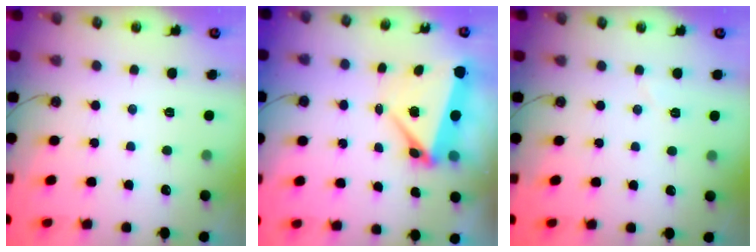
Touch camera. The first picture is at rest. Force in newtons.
{"total": 6.0, "press": 6.0, "slide": 0.3}
{"total": 4.4, "press": 3.9, "slide": 2.0}